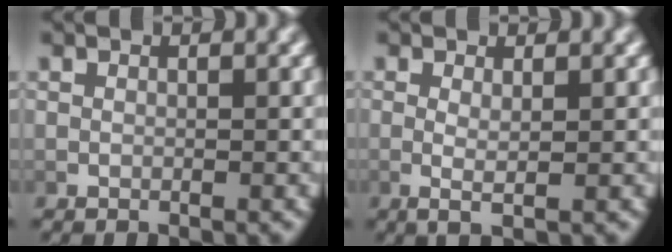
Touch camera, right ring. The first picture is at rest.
{"total": 1.6, "force": [0.1, 0.2, 1.6], "torque": [-0.039, -0.018, 0.011]}